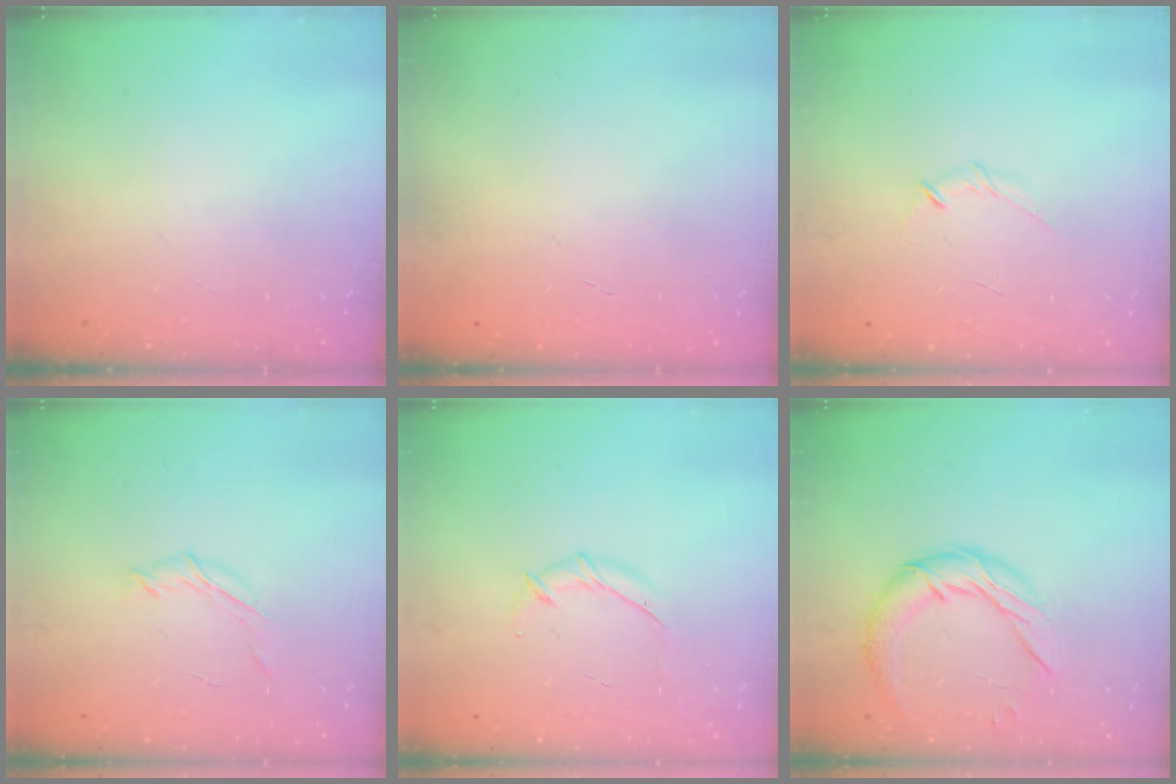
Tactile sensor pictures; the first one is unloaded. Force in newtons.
{"total": 0.0}
{"total": 3.5, "press": 3.3, "slide": 1.0}
{"total": 4.7, "press": 4.6, "slide": 0.9}
{"total": 6.1, "press": 6.0, "slide": 1.1}
{"total": 11.5, "press": 11.5, "slide": 0.8}